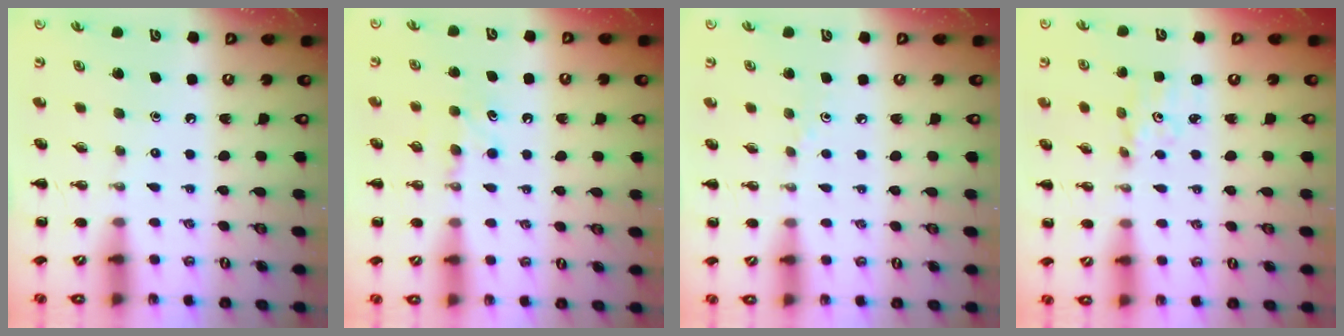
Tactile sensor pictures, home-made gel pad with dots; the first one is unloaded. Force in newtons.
{"total": 6.1, "press": 5.9, "slide": 1.5}
{"total": 2.2, "press": 2.1, "slide": 0.9}
{"total": 1.9, "press": 1.8, "slide": 0.6}